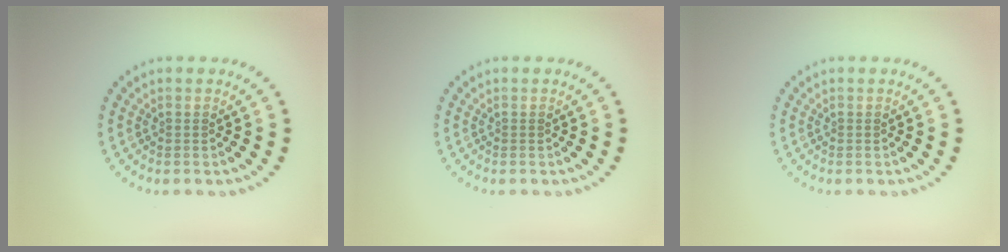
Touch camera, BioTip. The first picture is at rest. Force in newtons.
{"total": 0.0}
{"total": 0.0}